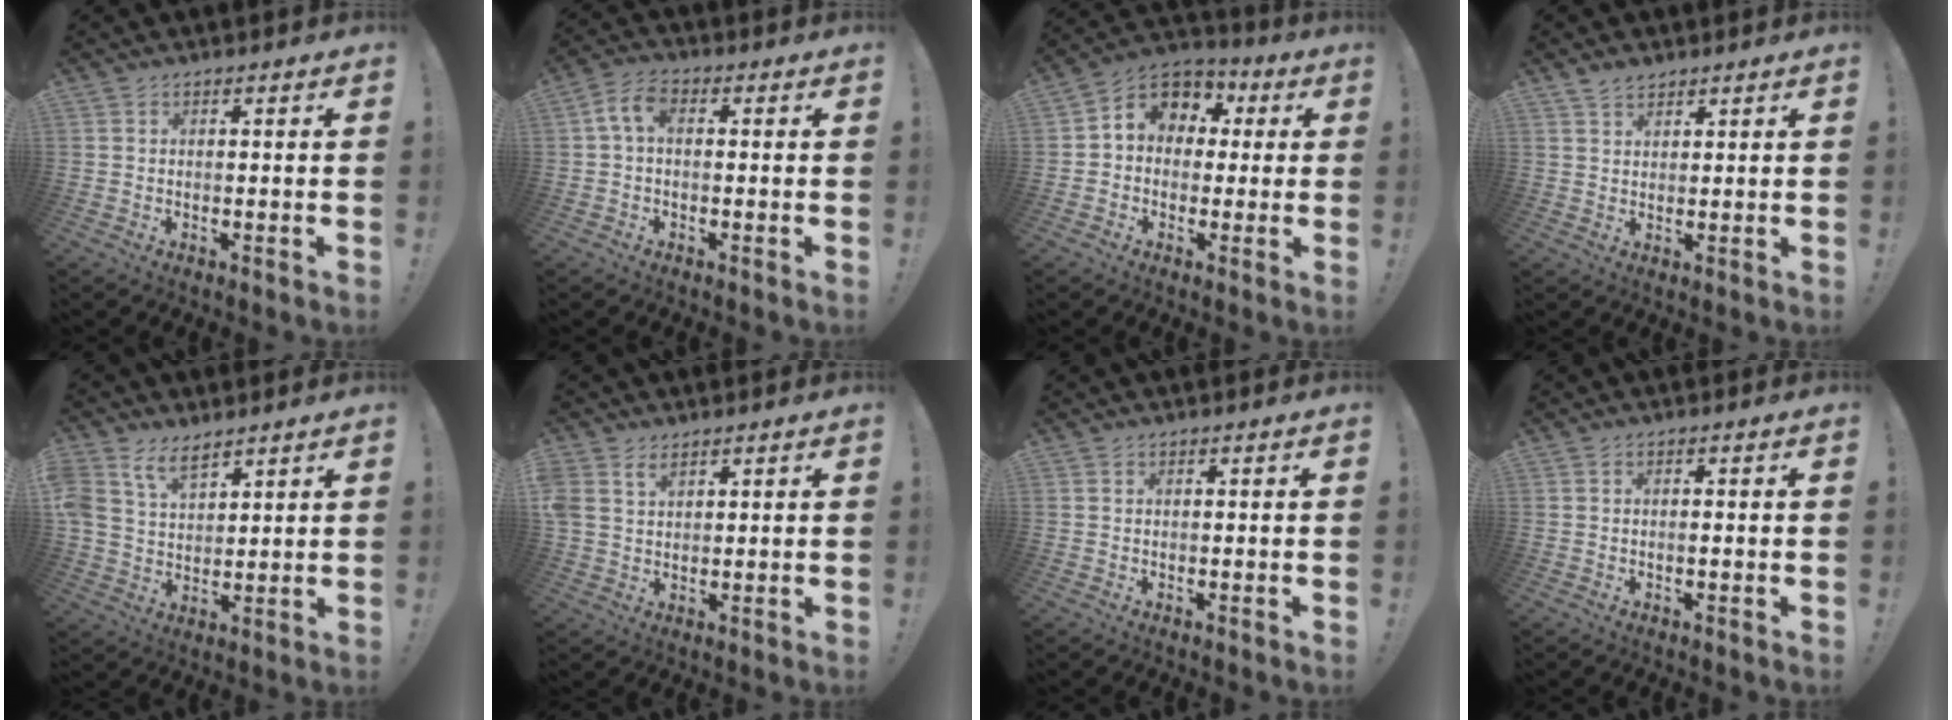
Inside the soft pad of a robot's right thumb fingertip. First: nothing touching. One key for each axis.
{"total": 5.7, "fx": 0.7, "fy": 3.1, "fz": 4.7, "tx": -0.101, "ty": 0.003, "tz": 0.014}
{"total": 8.3, "fx": 1.5, "fy": 7.2, "fz": 3.9, "tx": -0.054, "ty": -0.001, "tz": 0.034}
{"total": 3.0, "fx": 2.5, "fy": 1.4, "fz": 0.8, "tx": -0.012, "ty": -0.014, "tz": 0.046}
{"total": 9.2, "fx": 6.4, "fy": 5.0, "fz": 4.3, "tx": -0.097, "ty": -0.030, "tz": 0.126}
{"total": 4.3, "fx": 2.6, "fy": 2.7, "fz": 2.0, "tx": -0.040, "ty": -0.007, "tz": 0.051}
{"total": 0.0}
{"total": 0.7, "fx": -0.4, "fy": -0.1, "fz": 0.6, "tx": -0.004, "ty": -0.004, "tz": -0.009}